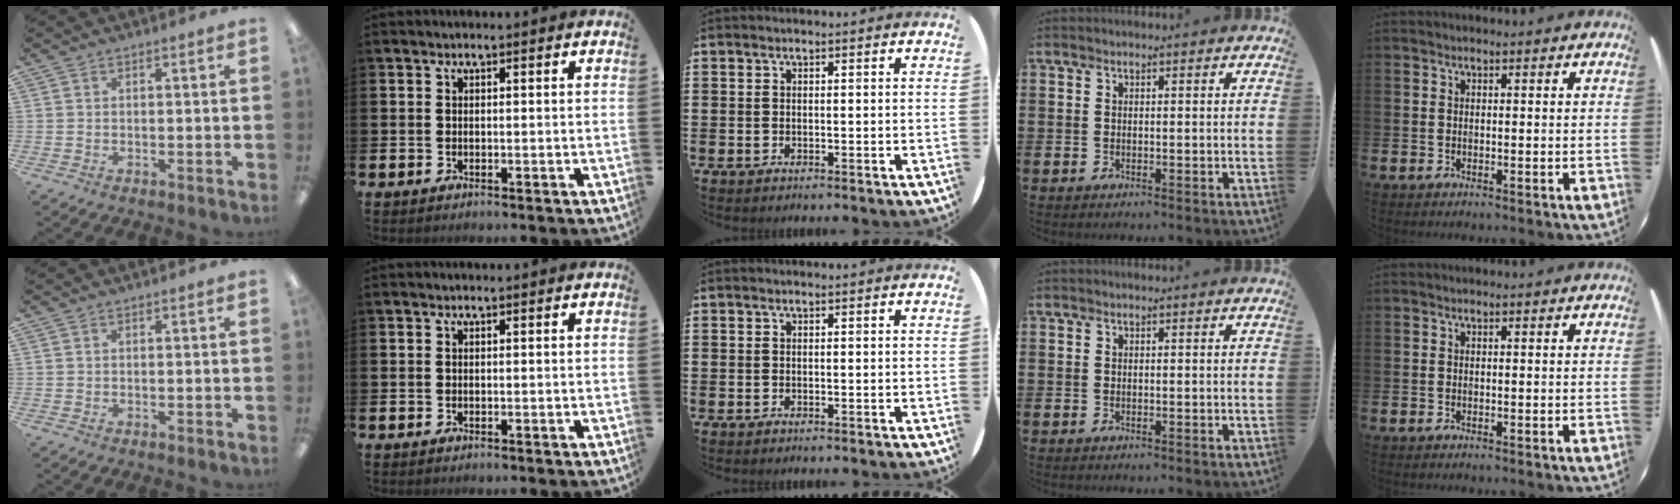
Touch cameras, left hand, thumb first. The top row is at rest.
{}